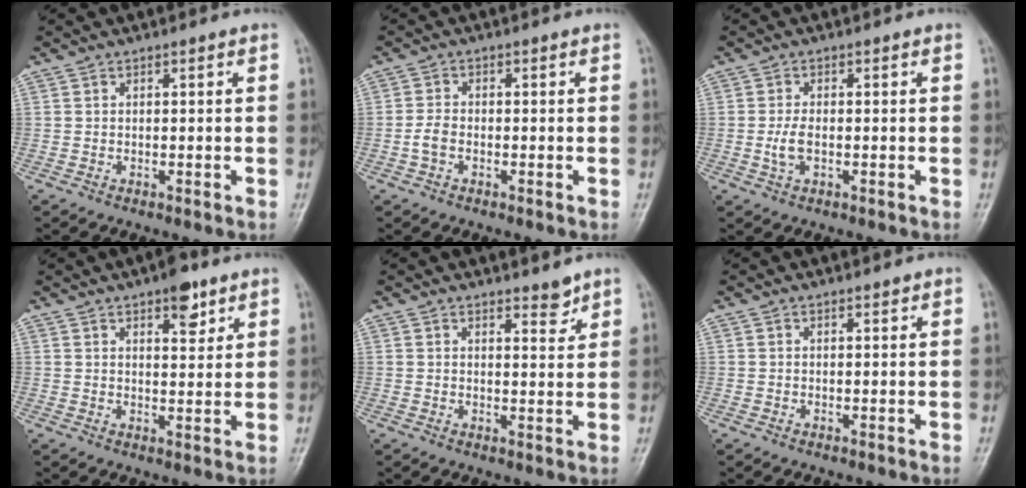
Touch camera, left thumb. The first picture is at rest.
{"total": 2.7, "force": [-1.0, 1.7, 1.8], "torque": [-0.040, 0.008, -0.024]}
{"total": 3.2, "force": [-0.6, 1.7, 2.6], "torque": [-0.058, 0.005, -0.013]}
{"total": 5.7, "force": [3.6, 2.5, 3.7], "torque": [-0.033, -0.019, 0.047]}
{"total": 3.0, "force": [2.5, 1.0, 1.3], "torque": [-0.006, -0.022, 0.039]}
{"total": 0.7, "force": [0.6, 0.3, 0.3], "torque": [-0.003, -0.003, 0.007]}